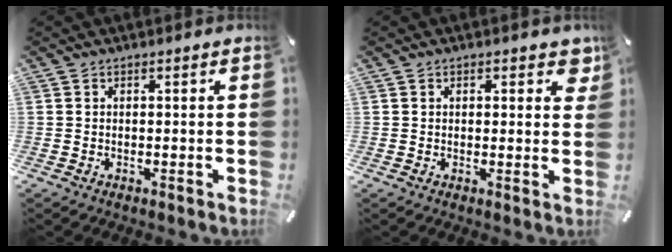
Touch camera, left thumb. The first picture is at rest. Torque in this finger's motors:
{"motor_torque": [-0.12, -0.14, 0.03, 0.11, -0.08]}